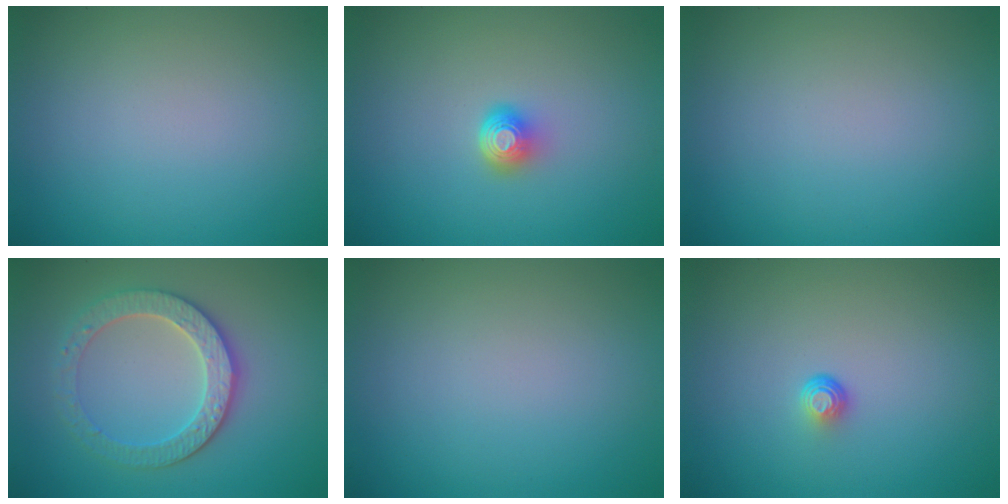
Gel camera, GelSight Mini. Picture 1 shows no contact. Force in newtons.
{"total": 2.0, "press": 1.4, "slide": 1.4}
{"total": 0.0}
{"total": 4.1, "press": 3.8, "slide": 1.4}
{"total": 0.0}
{"total": 1.0, "press": 0.6, "slide": 0.8}